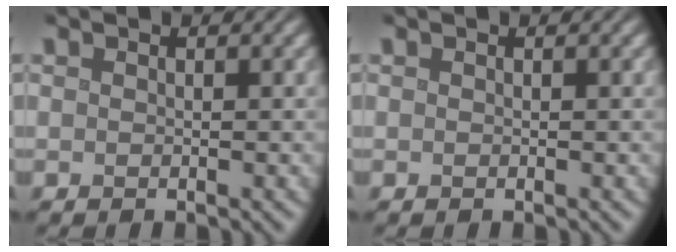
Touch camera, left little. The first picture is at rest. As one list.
[{"total": 0.0}]